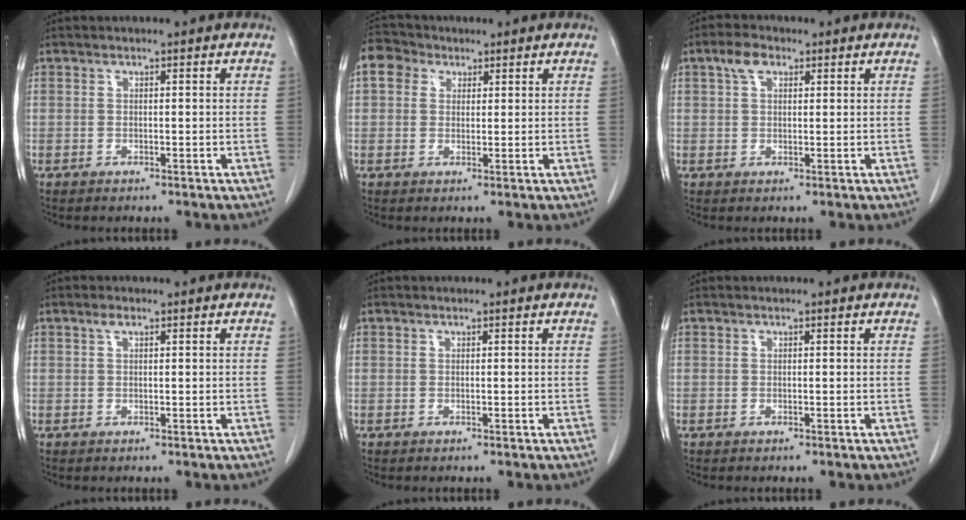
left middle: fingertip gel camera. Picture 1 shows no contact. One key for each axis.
{"total": 4.9, "fx": 2.4, "fy": 3.9, "fz": 1.7, "tx": -0.036, "ty": 0.021, "tz": 0.046}
{"total": 3.2, "fx": 1.7, "fy": 1.8, "fz": 2.1, "tx": -0.048, "ty": 0.013, "tz": 0.034}
{"total": 1.0, "fx": 0.6, "fy": 0.3, "fz": 0.8, "tx": -0.018, "ty": 0.006, "tz": 0.012}
{"total": 0.0}
{"total": 0.0}